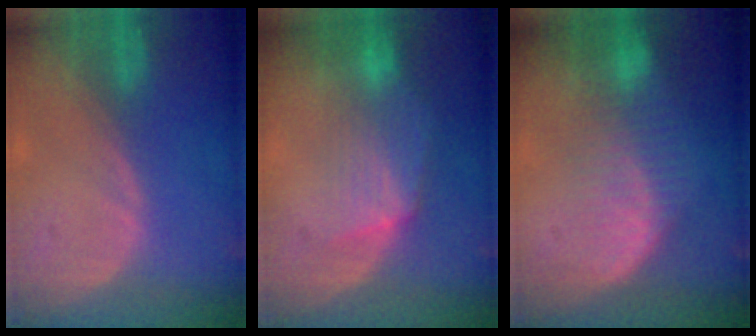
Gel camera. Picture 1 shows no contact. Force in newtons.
{"total": 6.9, "press": 6.4, "slide": 2.7}
{"total": 7.1, "press": 6.5, "slide": 2.8}